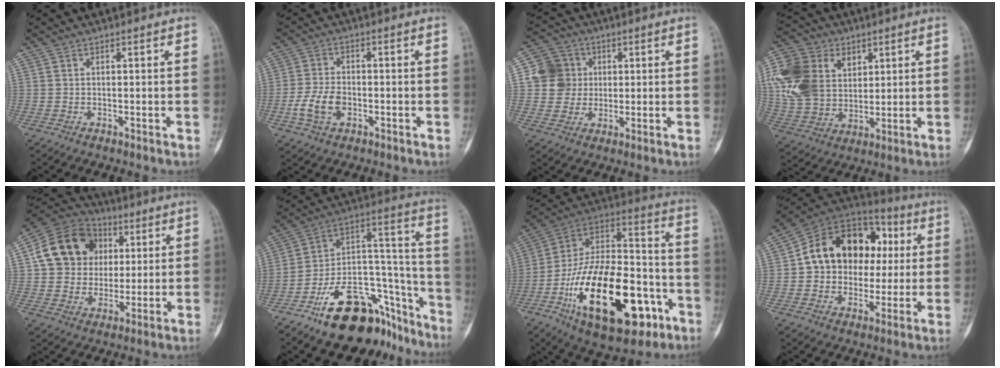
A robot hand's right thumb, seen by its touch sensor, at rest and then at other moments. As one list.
[{"total": 6.5, "force": [-2.0, 4.1, 4.6], "torque": [-0.095, 0.012, -0.040]}, {"total": 8.5, "force": [1.1, 8.3, 1.8], "torque": [0.006, 0.010, 0.014]}, {"total": 21.3, "force": [5.7, 16.4, 12.4], "torque": [-0.255, 0.009, 0.109]}, {"total": 16.6, "force": [3.8, 14.1, 7.8], "torque": [-0.113, 0.012, 0.065]}, {"total": 24.8, "force": [-16.0, 12.2, 14.4], "torque": [-0.164, 0.130, -0.253]}, {"total": 31.6, "force": [-12.0, 15.1, 25.0], "torque": [-0.435, 0.056, -0.184]}, {"total": 19.7, "force": [2.3, 15.2, 12.3], "torque": [-0.150, 0.036, 0.037]}]